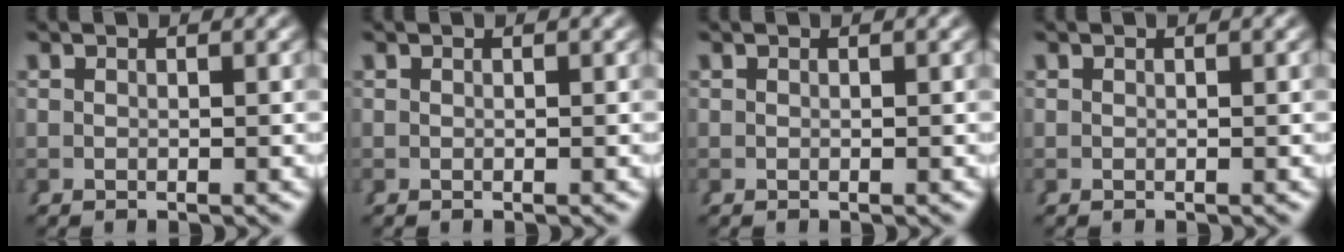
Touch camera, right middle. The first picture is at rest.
{"total": 0.0}
{"total": 0.0}
{"total": 0.0}